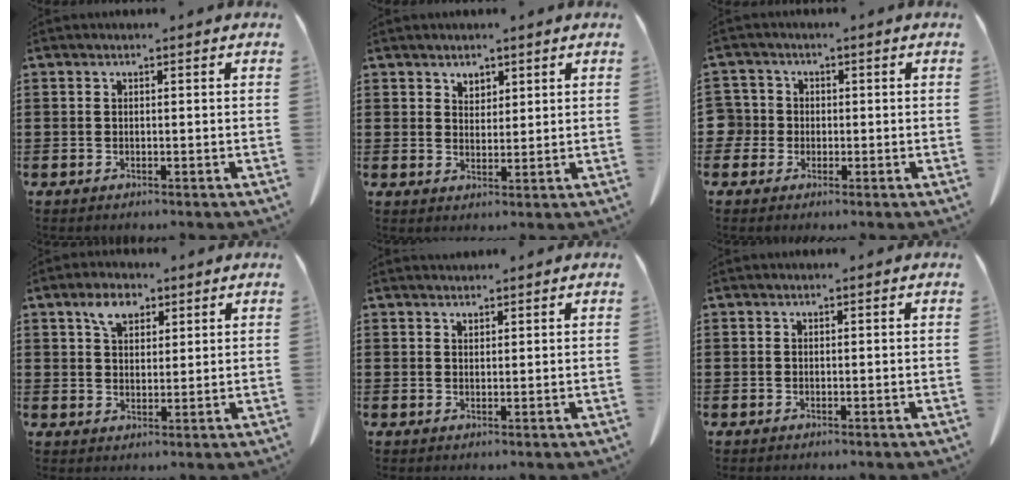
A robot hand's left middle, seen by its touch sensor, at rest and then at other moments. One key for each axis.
{"total": 2.3, "fx": 1.9, "fy": 1.2, "fz": 0.3, "tx": -0.003, "ty": 0.001, "tz": 0.036}
{"total": 2.9, "fx": -0.4, "fy": 2.8, "fz": 0.5, "tx": -0.039, "ty": 0.003, "tz": -0.017}
{"total": 5.0, "fx": 3.1, "fy": 2.8, "fz": 2.8, "tx": -0.056, "ty": 0.007, "tz": 0.055}
{"total": 1.0, "fx": 1.0, "fy": 0.3, "fz": 0.2, "tx": -0.006, "ty": 0.000, "tz": 0.019}
{"total": 0.0}